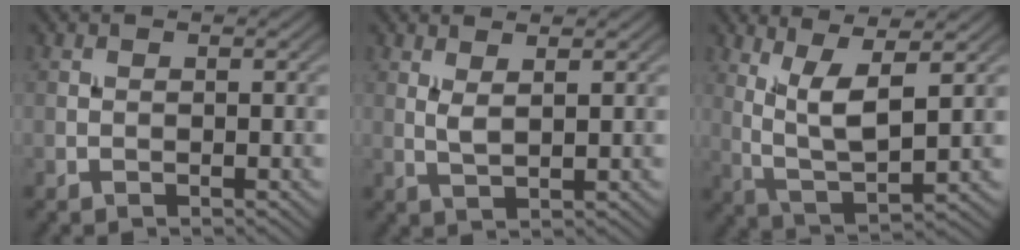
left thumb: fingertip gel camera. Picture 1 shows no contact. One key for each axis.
{"total": 2.3, "fx": 1.4, "fy": 0.4, "fz": 1.8, "tx": -0.043, "ty": -0.004, "tz": 0.030}
{"total": 8.1, "fx": 3.1, "fy": 2.5, "fz": 7.1, "tx": -0.150, "ty": 0.002, "tz": 0.064}